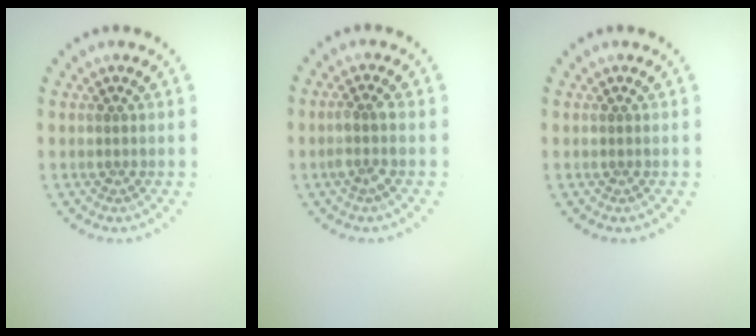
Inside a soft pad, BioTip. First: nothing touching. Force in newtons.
{"total": 1.7, "press": 1.5, "slide": 0.9}
{"total": 0.0}